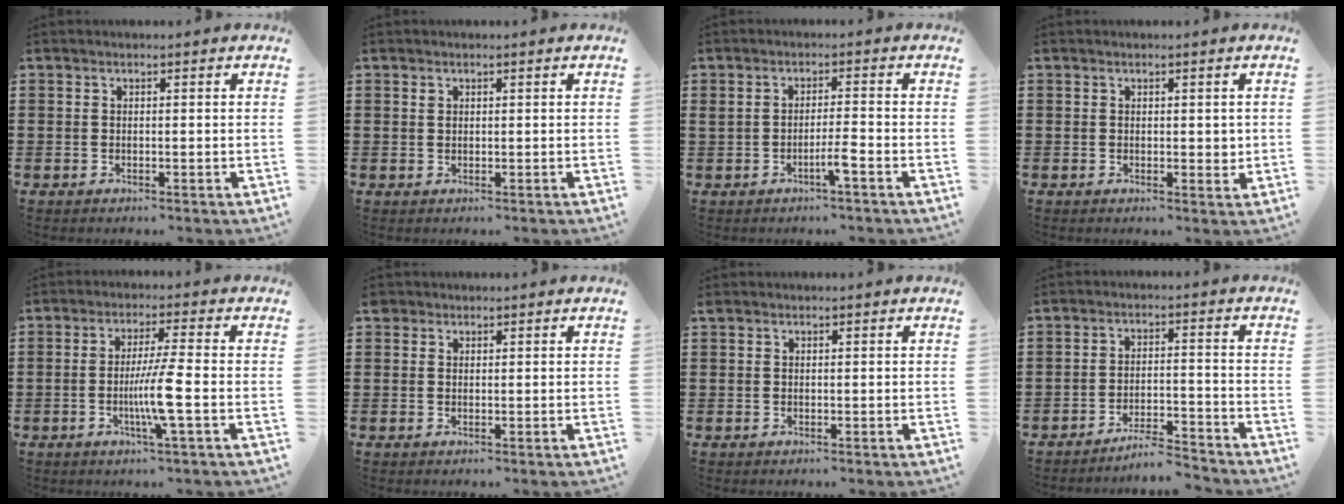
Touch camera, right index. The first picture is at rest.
{"total": 0.8, "force": [0.3, 0.6, 0.4], "torque": [-0.010, 0.003, 0.007]}
{"total": 3.1, "force": [-1.4, 0.0, 2.7], "torque": [-0.048, -0.002, -0.027]}
{"total": 1.8, "force": [0.3, 1.1, 1.4], "torque": [-0.019, 0.002, 0.004]}
{"total": 6.7, "force": [-1.6, -0.5, 6.5], "torque": [-0.124, -0.017, -0.034]}
{"total": 1.0, "force": [0.6, 0.7, 0.0], "torque": [-0.003, 0.003, 0.013]}
{"total": 0.0}
{"total": 4.6, "force": [-4.5, 0.2, 1.1], "torque": [-0.021, 0.001, -0.089]}